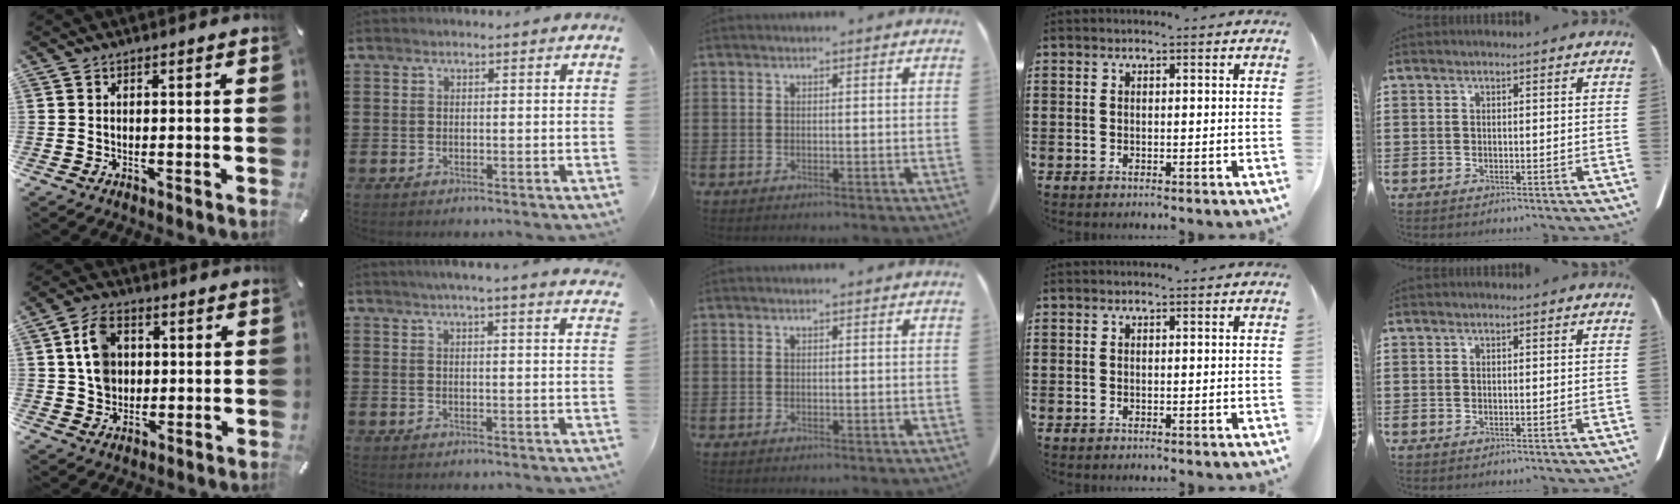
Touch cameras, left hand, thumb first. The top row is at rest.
{"thumb": {"total": 8.2, "force": [1.6, 6.9, 4.1], "torque": [-0.082, 0.010, 0.032]}, "index": {"total": 3.3, "force": [3.0, -0.9, 1.2], "torque": [-0.030, -0.009, 0.052]}}